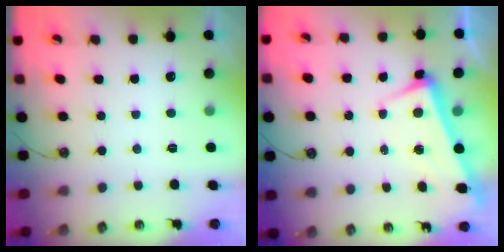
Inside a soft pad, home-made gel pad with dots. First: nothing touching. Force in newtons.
{"total": 3.4, "press": 3.2, "slide": 0.9}